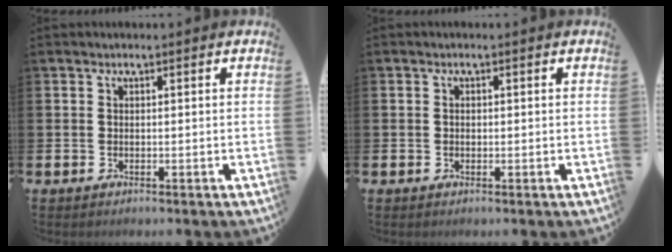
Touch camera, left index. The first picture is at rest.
{"total": 0.6, "force": [0.0, 0.4, 0.4], "torque": [-0.007, 0.004, -0.001]}